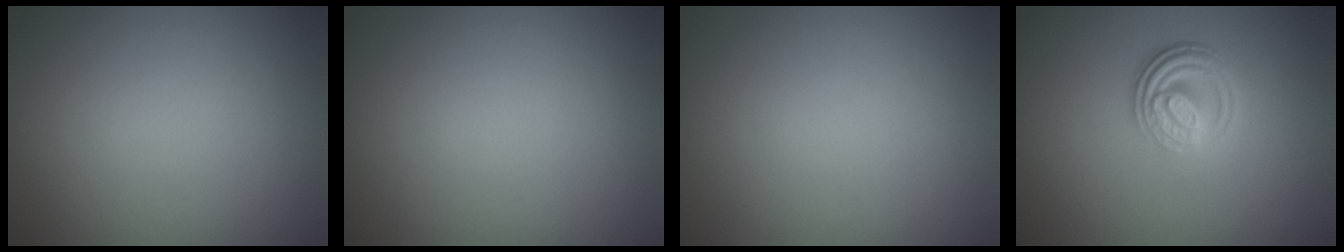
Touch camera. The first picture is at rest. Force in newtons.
{"total": 0.0}
{"total": 0.0}
{"total": 3.9, "press": 2.7, "slide": 2.7}